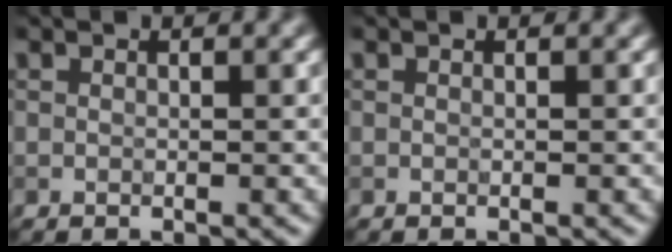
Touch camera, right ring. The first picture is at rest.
{"total": 0.0}